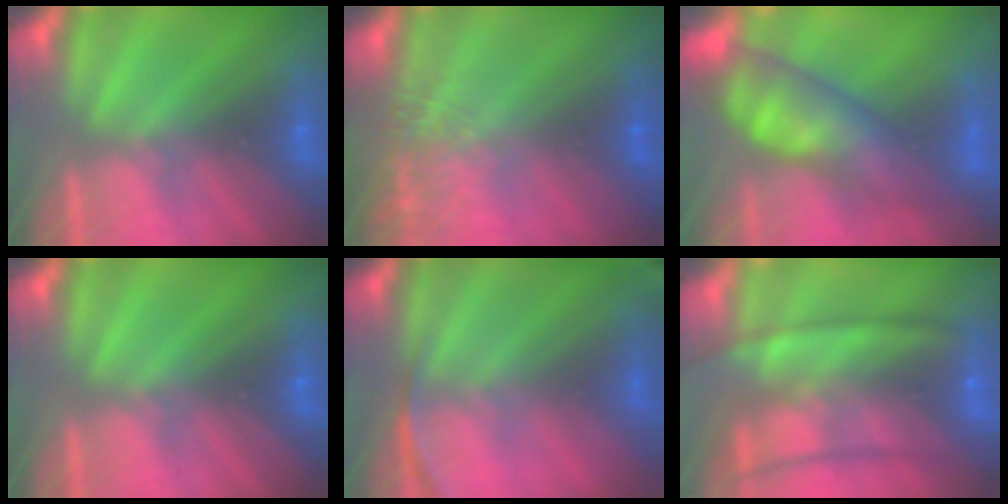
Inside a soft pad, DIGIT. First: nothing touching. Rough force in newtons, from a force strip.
{"total": 6.1}
{"total": 7.5}
{"total": 0.0}
{"total": 2.4}
{"total": 7.0}